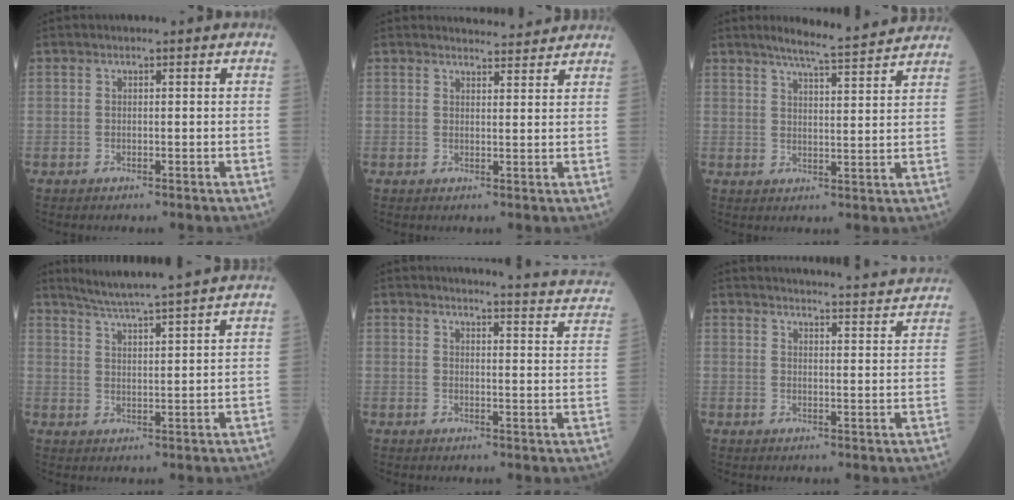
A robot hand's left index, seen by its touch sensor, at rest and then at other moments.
{"total": 5.0, "force": [4.9, 0.7, 0.6], "torque": [-0.011, 0.008, 0.056]}
{"total": 9.9, "force": [9.1, -0.4, 3.8], "torque": [-0.066, 0.007, 0.118]}
{"total": 13.8, "force": [12.4, -1.1, 6.0], "torque": [-0.106, 0.006, 0.173]}
{"total": 16.6, "force": [15.9, 0.7, 4.9], "torque": [-0.054, -0.067, 0.160]}
{"total": 23.3, "force": [22.6, 0.8, 5.5], "torque": [-0.072, -0.038, 0.268]}